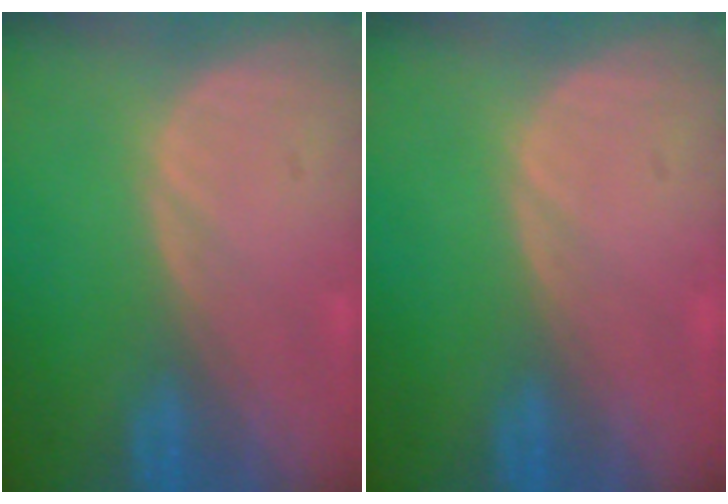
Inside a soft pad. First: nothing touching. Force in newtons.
{"total": 0.0}